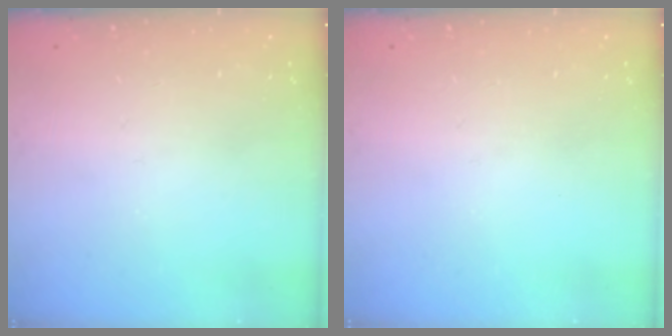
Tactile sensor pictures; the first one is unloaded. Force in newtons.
{"total": 0.0}